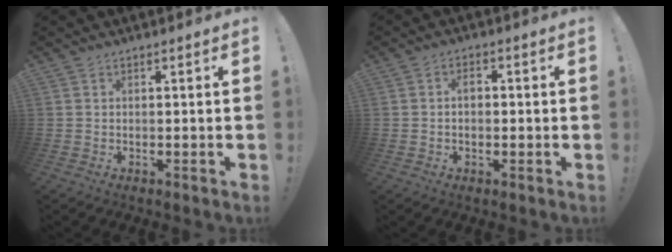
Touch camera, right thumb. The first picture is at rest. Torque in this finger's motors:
{"motor_torque": [0.22, -0.31, -0.01, 0.22, -0.01]}